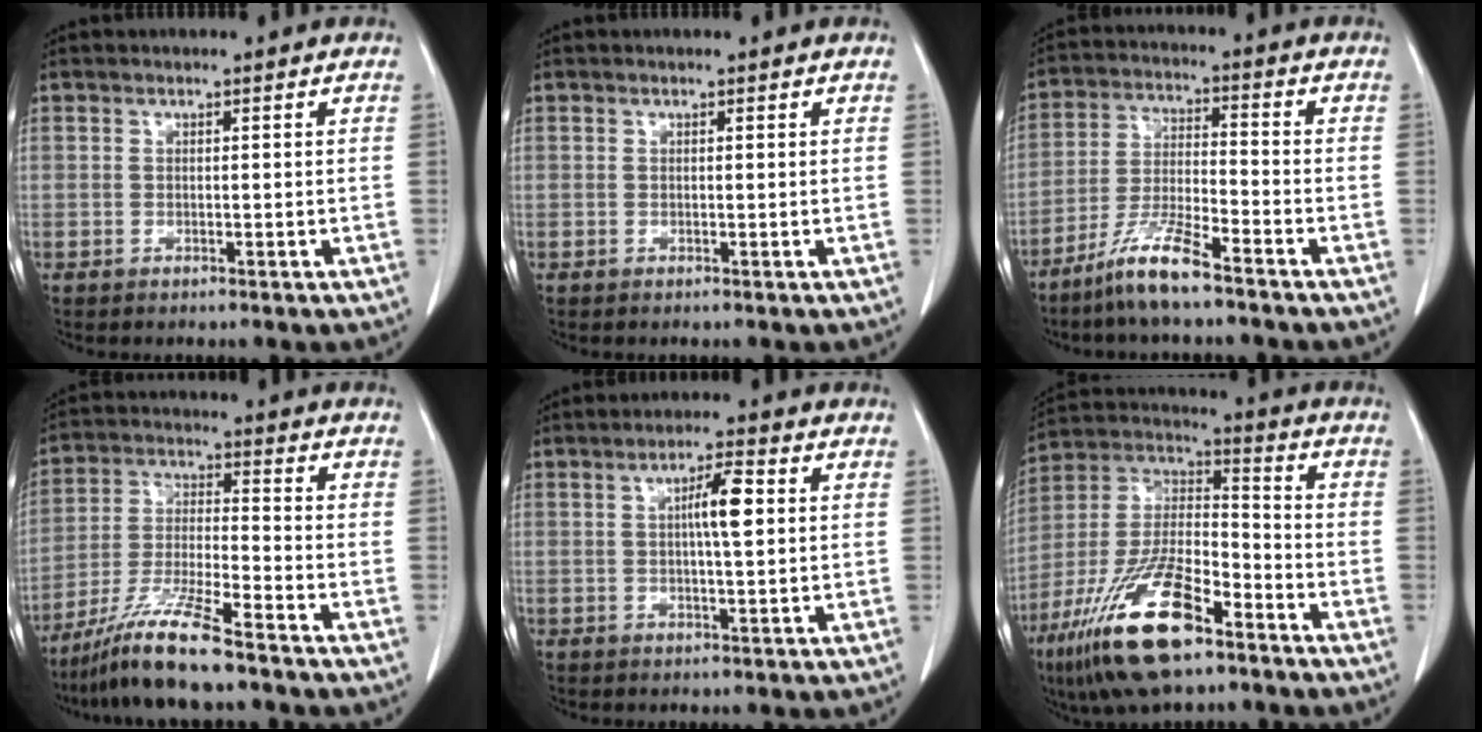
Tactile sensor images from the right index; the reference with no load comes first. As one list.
[{"total": 0.0}, {"total": 8.5, "force": [-6.4, 0.4, 5.5], "torque": [-0.115, -0.019, -0.128]}, {"total": 10.7, "force": [-8.3, 0.0, 6.8], "torque": [-0.138, -0.027, -0.158]}, {"total": 5.1, "force": [0.8, 0.5, 5.0], "torque": [-0.086, 0.005, 0.012]}, {"total": 18.6, "force": [-11.3, 5.5, 13.8], "torque": [-0.298, -0.012, -0.208]}]